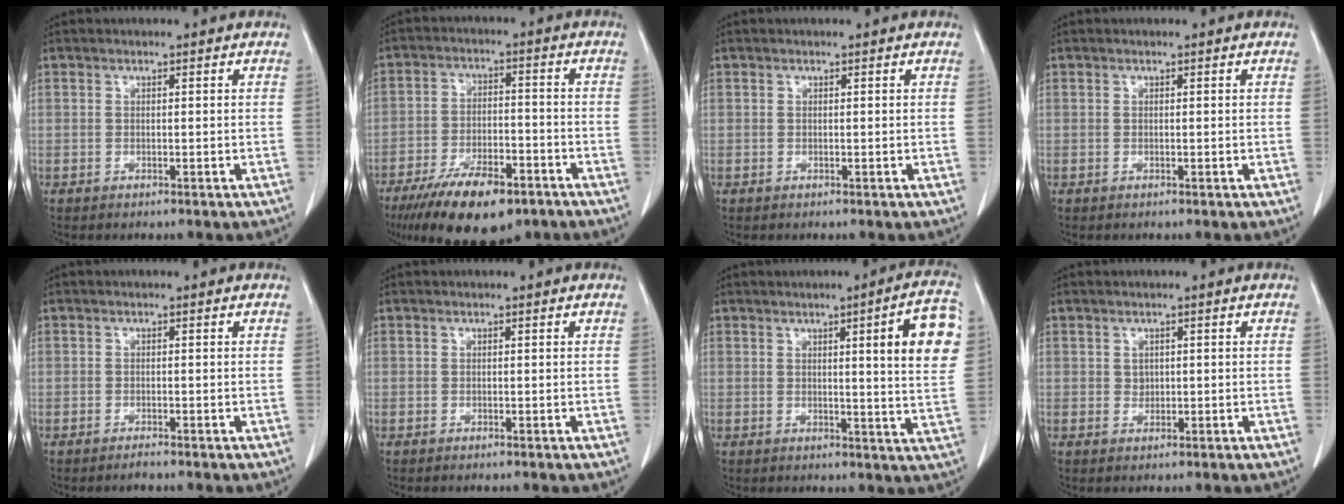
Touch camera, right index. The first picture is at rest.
{"total": 13.9, "force": [-9.4, 4.8, 9.1], "torque": [-0.156, -0.011, -0.154]}
{"total": 0.0}
{"total": 0.0}
{"total": 0.9, "force": [-0.8, -0.1, 0.4], "torque": [-0.009, -0.002, -0.011]}
{"total": 0.0}
{"total": 10.3, "force": [2.9, 0.5, 9.9], "torque": [-0.115, -0.002, 0.027]}
{"total": 1.1, "force": [0.2, 0.9, 0.5], "torque": [-0.007, -0.001, 0.006]}